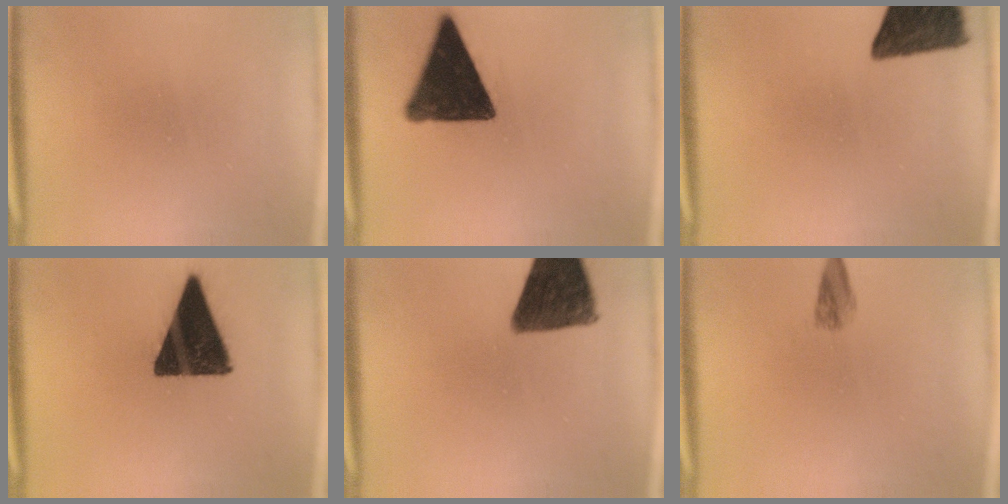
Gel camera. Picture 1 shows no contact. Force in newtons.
{"total": 15.2}
{"total": 12.9}
{"total": 16.1}
{"total": 12.5}
{"total": 1.8}